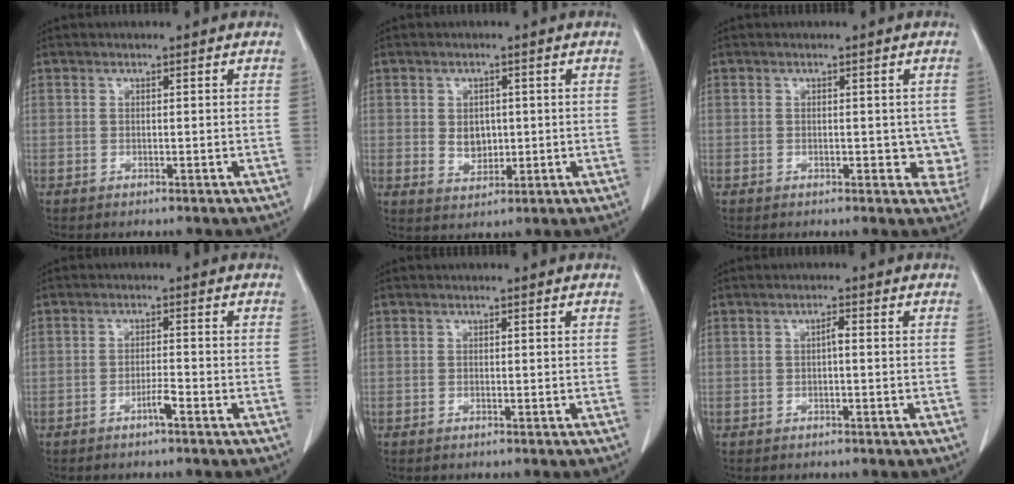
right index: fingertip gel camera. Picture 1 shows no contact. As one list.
[{"total": 3.8, "force": [0.2, 2.9, 2.4], "torque": [-0.041, 0.003, 0.015]}, {"total": 4.0, "force": [-0.3, 2.3, 3.2], "torque": [-0.017, 0.002, -0.004]}, {"total": 2.2, "force": [-1.4, 0.0, 1.7], "torque": [-0.029, 0.001, -0.026]}, {"total": 0.0}, {"total": 1.1, "force": [-0.1, 0.2, 1.1], "torque": [-0.018, 0.003, -0.002]}]